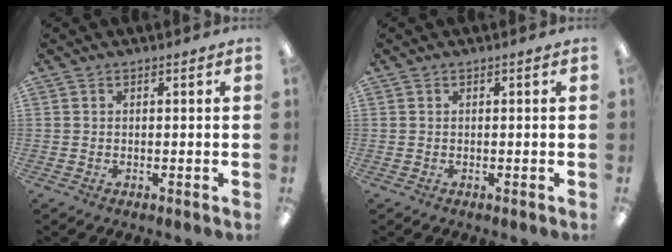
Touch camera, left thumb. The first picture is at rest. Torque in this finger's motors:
{"motor_torque": [-0.07, 0.07, 0.04, -0.05, 0.00]}